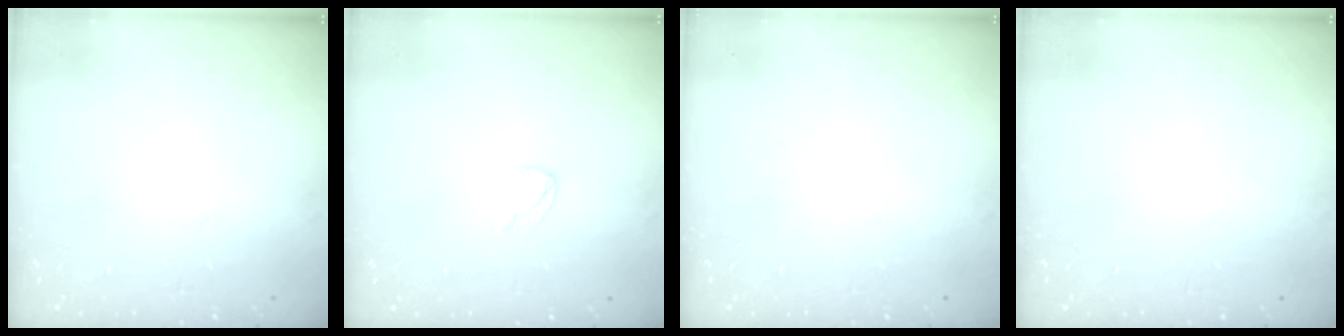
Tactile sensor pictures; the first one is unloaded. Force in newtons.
{"total": 4.2, "press": 4.2, "slide": 0.4}
{"total": 0.0}
{"total": 0.0}